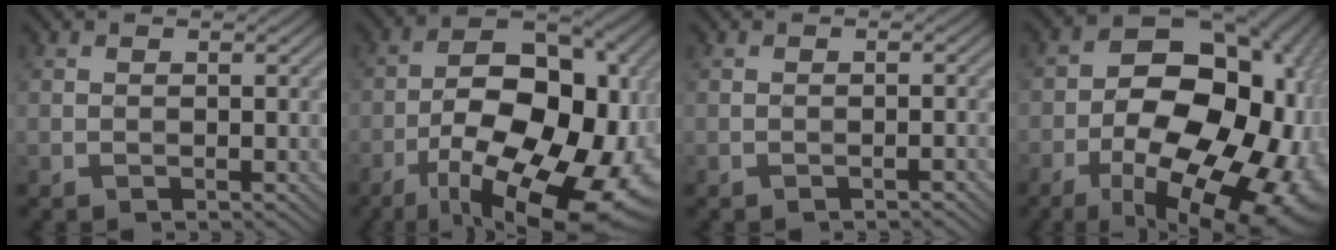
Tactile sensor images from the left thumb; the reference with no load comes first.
{"total": 19.2, "force": [-7.4, 9.8, 14.8], "torque": [-0.227, -0.002, -0.112]}
{"total": 0.6, "force": [-0.5, -0.1, 0.2], "torque": [-0.002, 0.007, -0.007]}
{"total": 23.8, "force": [-8.1, 14.4, 17.1], "torque": [-0.235, -0.019, -0.108]}